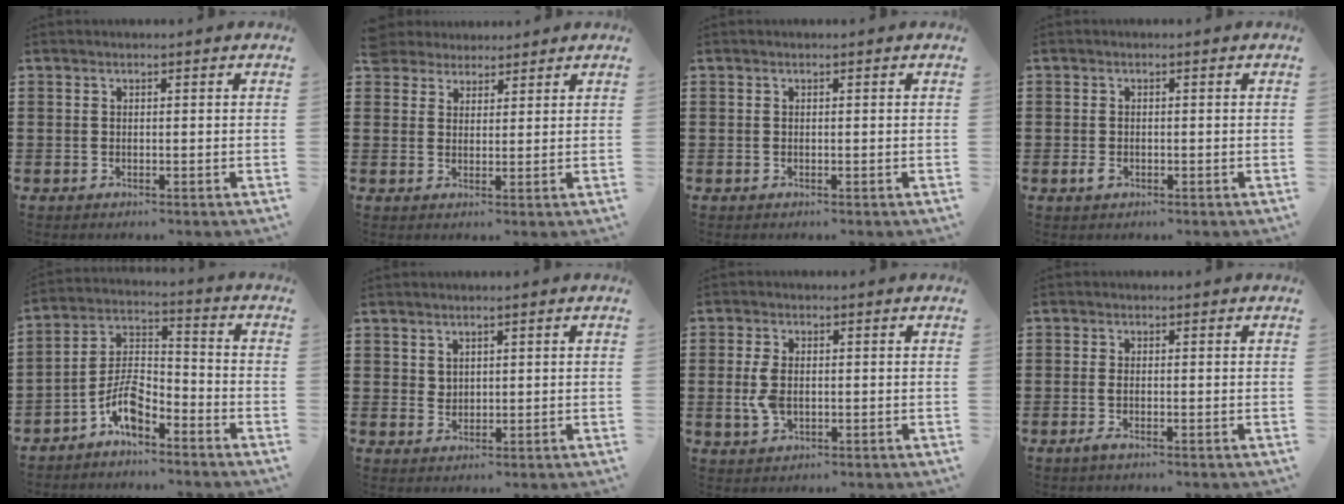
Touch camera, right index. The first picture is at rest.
{"total": 3.2, "force": [2.8, 1.6, -0.3], "torque": [-0.008, 0.007, 0.057]}
{"total": 0.0}
{"total": 1.4, "force": [-0.5, 0.9, 0.9], "torque": [-0.027, -0.002, -0.012]}
{"total": 7.2, "force": [-5.1, 2.8, 4.3], "torque": [-0.102, 0.001, -0.103]}
{"total": 1.9, "force": [1.6, 1.0, 0.1], "torque": [-0.005, 0.004, 0.032]}
{"total": 4.5, "force": [-0.1, 2.6, 3.6], "torque": [-0.100, -0.004, -0.011]}
{"total": 1.1, "force": [-0.5, 0.2, 0.9], "torque": [-0.026, -0.006, -0.012]}